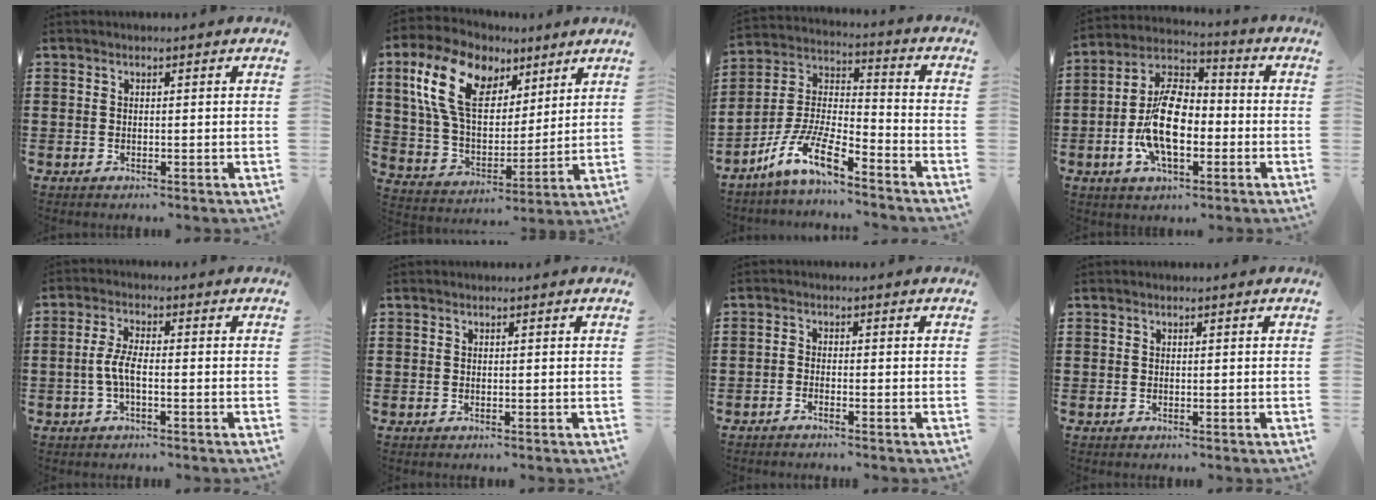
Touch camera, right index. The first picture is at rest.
{"total": 13.8, "force": [7.4, 8.2, 8.2], "torque": [-0.200, 0.005, 0.139]}
{"total": 10.0, "force": [-7.6, 2.3, 6.1], "torque": [-0.147, -0.005, -0.155]}
{"total": 11.8, "force": [-2.6, 6.2, 9.7], "torque": [-0.219, 0.002, -0.052]}
{"total": 4.1, "force": [-1.0, 1.2, 3.7], "torque": [-0.096, -0.005, -0.028]}
{"total": 0.0}
{"total": 1.3, "force": [-1.2, -0.1, 0.3], "torque": [-0.007, -0.001, -0.024]}
{"total": 0.0}